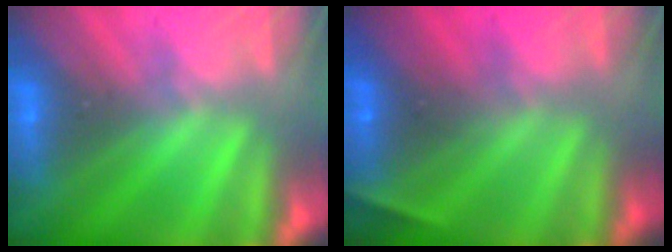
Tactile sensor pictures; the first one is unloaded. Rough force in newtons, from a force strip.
{"total": 2.0}